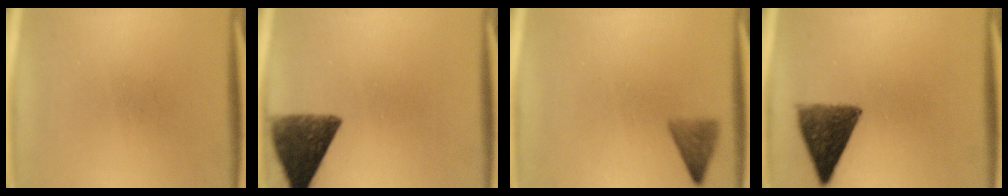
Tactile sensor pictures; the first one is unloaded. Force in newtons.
{"total": 10.3}
{"total": 3.0}
{"total": 9.3}